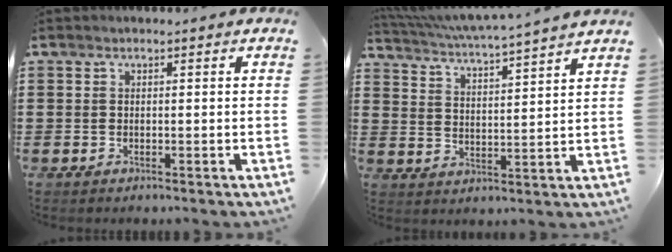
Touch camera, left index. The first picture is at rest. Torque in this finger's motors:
{"motor_torque": [0.60, -0.56, 0.31, 0.11]}